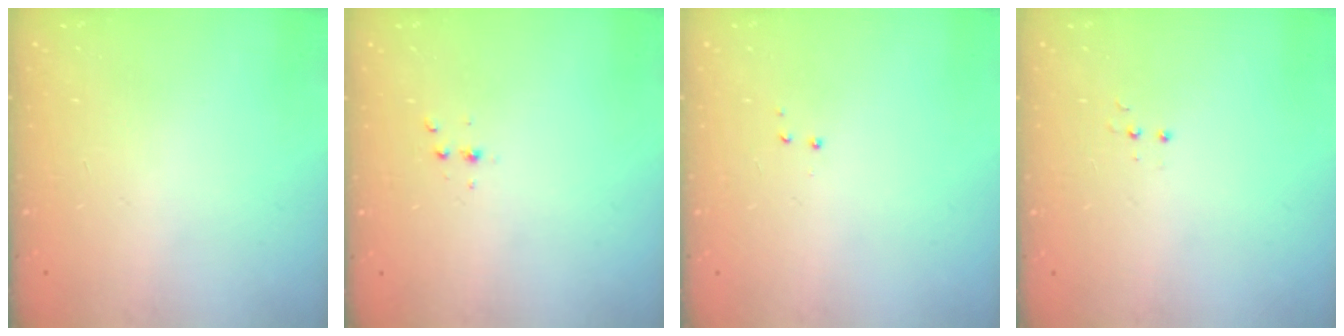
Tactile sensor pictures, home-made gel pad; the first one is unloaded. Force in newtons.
{"total": 2.3, "press": 2.3, "slide": 0.3}
{"total": 2.9, "press": 2.8, "slide": 0.6}
{"total": 3.1, "press": 3.0, "slide": 0.8}